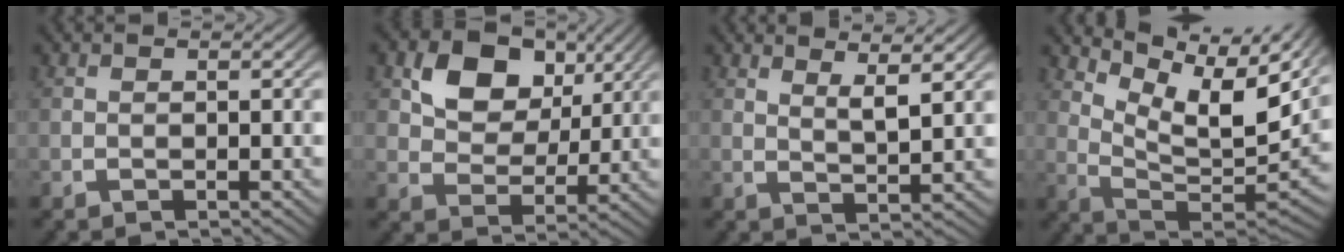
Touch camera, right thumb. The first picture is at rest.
{"total": 7.1, "force": [2.6, 5.1, 4.1], "torque": [-0.085, -0.014, 0.047]}
{"total": 3.1, "force": [2.5, 0.5, 1.7], "torque": [-0.030, -0.001, 0.048]}
{"total": 12.5, "force": [4.5, 6.7, 9.6], "torque": [-0.139, -0.005, 0.070]}